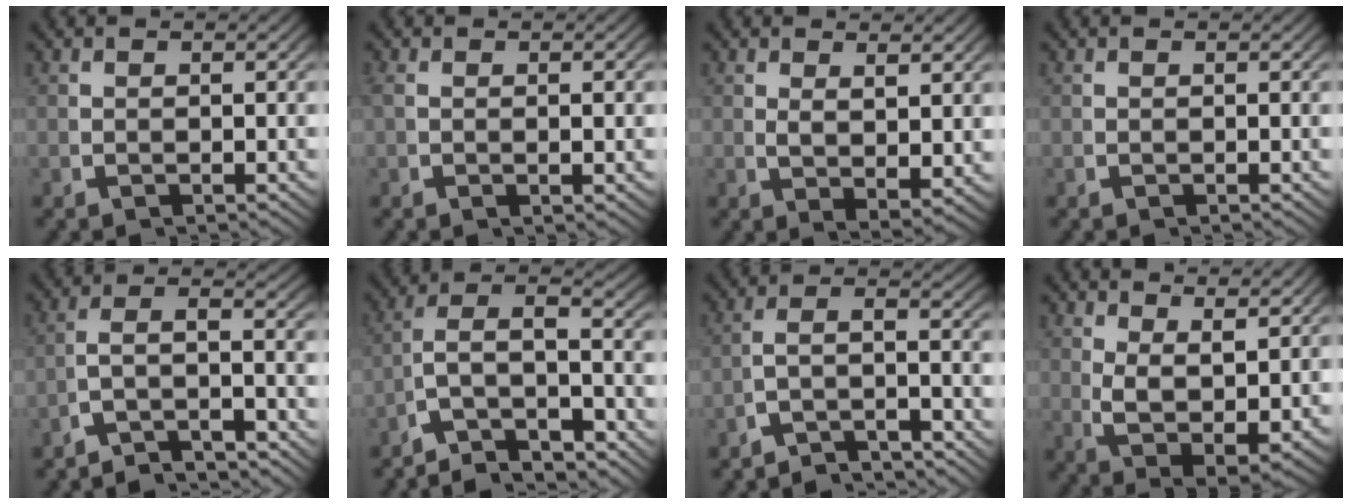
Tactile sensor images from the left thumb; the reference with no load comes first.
{"total": 1.2, "force": [0.3, 0.3, 1.1], "torque": [-0.023, -0.004, 0.010]}
{"total": 2.8, "force": [1.0, 1.2, 2.3], "torque": [-0.048, -0.021, 0.032]}
{"total": 0.0}
{"total": 5.8, "force": [-2.6, 3.0, 4.3], "torque": [-0.079, -0.018, -0.039]}
{"total": 9.5, "force": [-2.8, 6.1, 6.7], "torque": [-0.133, -0.035, -0.043]}
{"total": 5.3, "force": [-2.7, 2.5, 3.9], "torque": [-0.069, -0.018, -0.040]}
{"total": 7.1, "force": [0.6, 4.5, 5.4], "torque": [-0.123, -0.046, 0.032]}